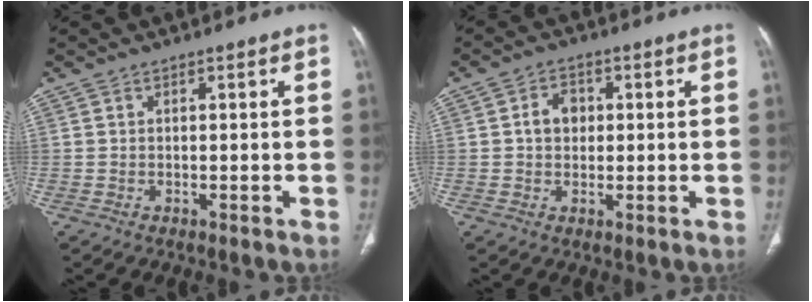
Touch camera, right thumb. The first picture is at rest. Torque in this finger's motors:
{"motor_torque": [0.36, 0.44, 0.57, 0.07, -0.02]}